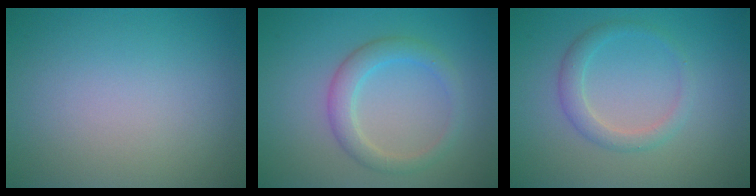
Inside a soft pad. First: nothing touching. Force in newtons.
{"total": 2.8, "press": 2.8, "slide": 0.1}
{"total": 2.2, "press": 2.2, "slide": 0.1}